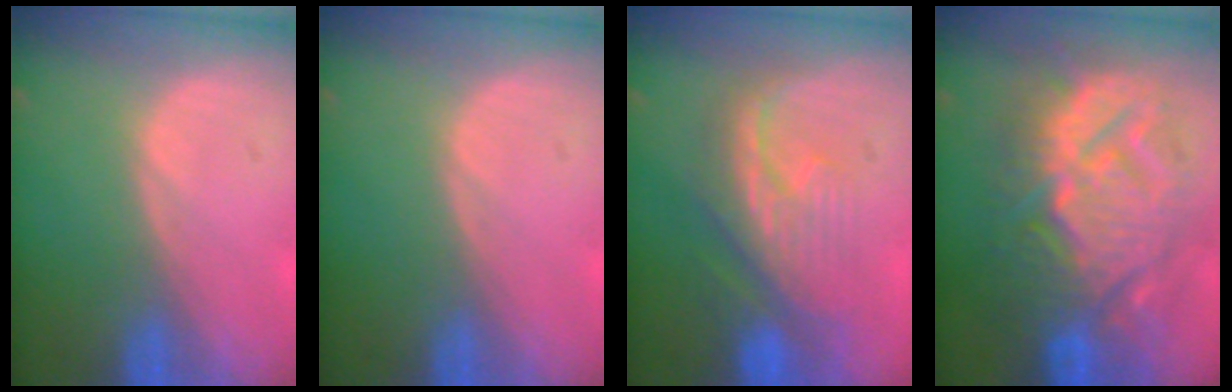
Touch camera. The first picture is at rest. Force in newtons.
{"total": 0.0}
{"total": 8.0, "press": 8.0, "slide": 1.0}
{"total": 14.0, "press": 13.9, "slide": 1.4}